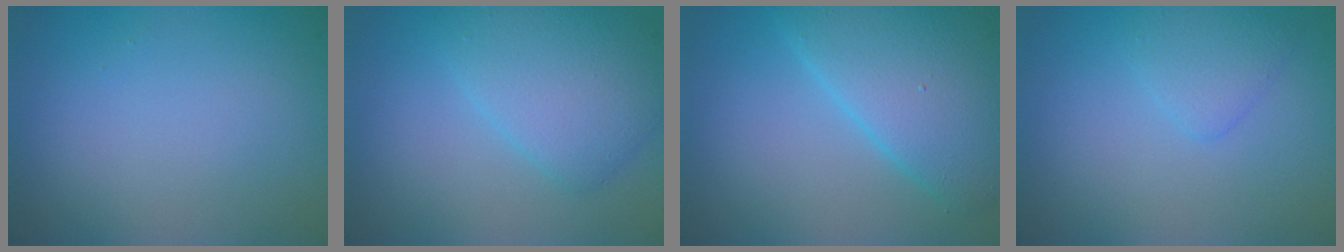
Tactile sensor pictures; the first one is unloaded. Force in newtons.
{"total": 4.1, "press": 4.1, "slide": 0.1}
{"total": 7.2, "press": 7.2, "slide": 0.2}
{"total": 1.7, "press": 1.7, "slide": 0.2}